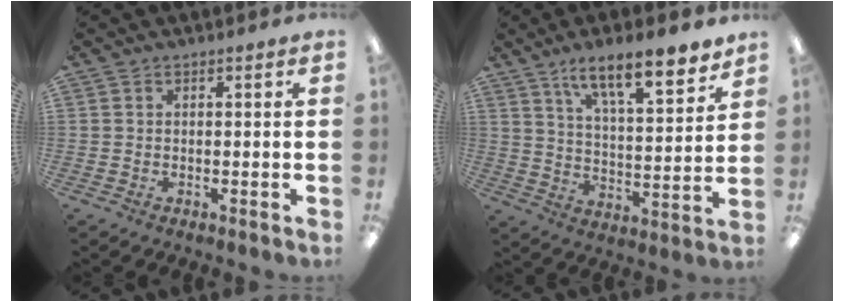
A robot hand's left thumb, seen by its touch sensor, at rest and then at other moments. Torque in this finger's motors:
{"motor_torque": [2.16, 1.24, 1.39, -1.31, 0.21]}